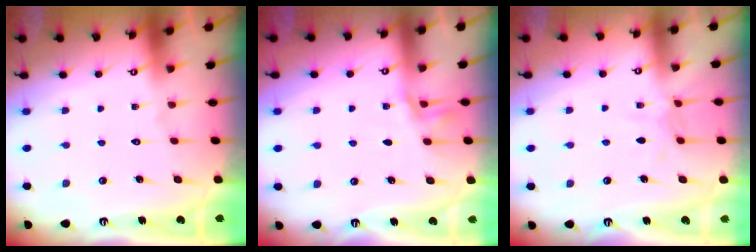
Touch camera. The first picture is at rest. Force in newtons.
{"total": 2.9, "press": 2.8, "slide": 0.4}
{"total": 4.9, "press": 4.9, "slide": 0.1}